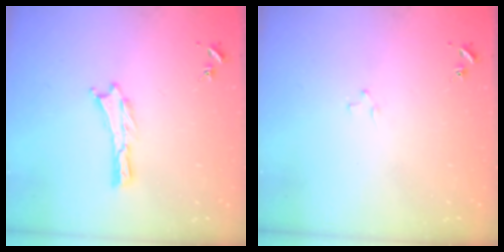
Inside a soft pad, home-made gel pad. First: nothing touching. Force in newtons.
{"total": 1.2, "press": 1.2, "slide": 0.2}